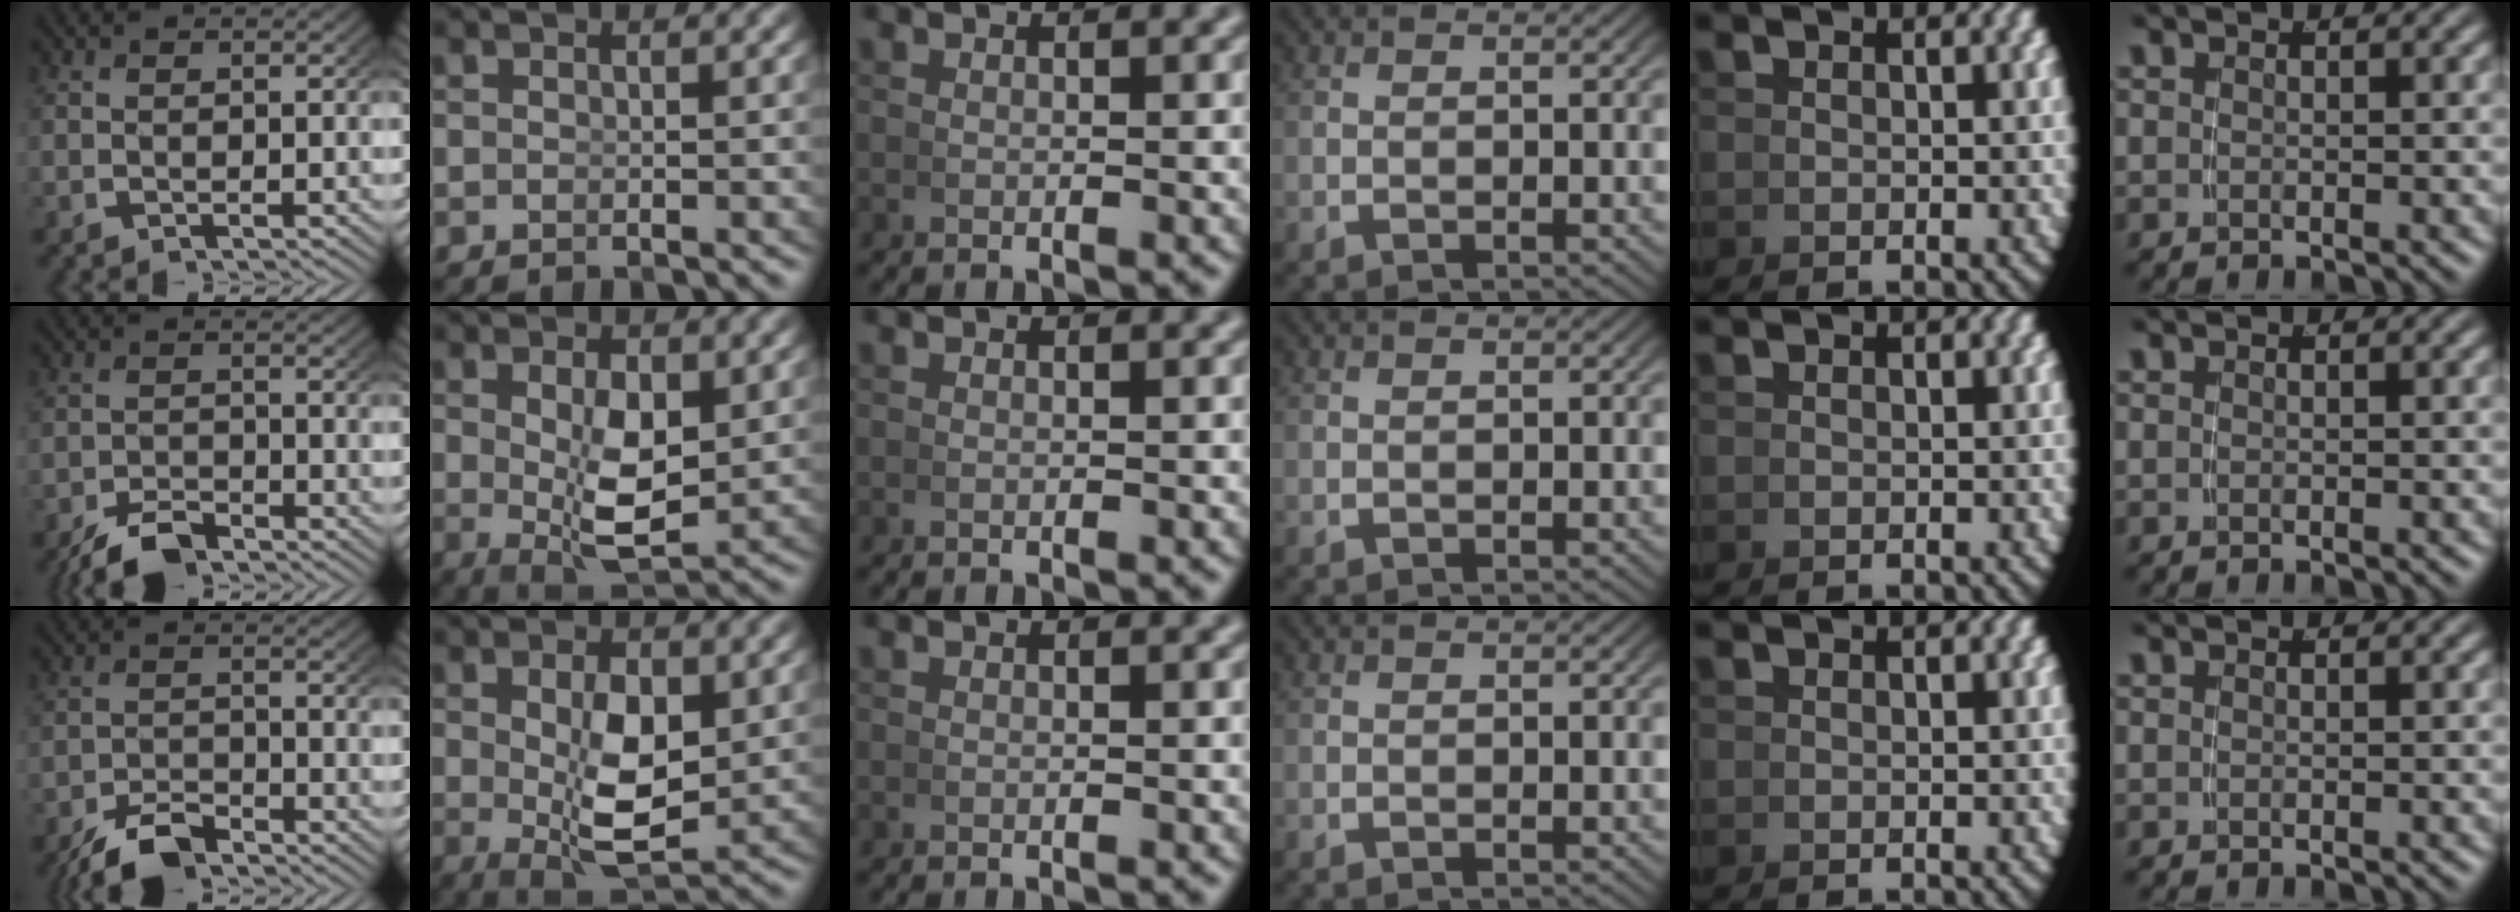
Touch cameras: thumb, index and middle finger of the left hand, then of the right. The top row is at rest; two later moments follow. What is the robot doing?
{"motion": "grasp_and_lifting", "object": "pen"}